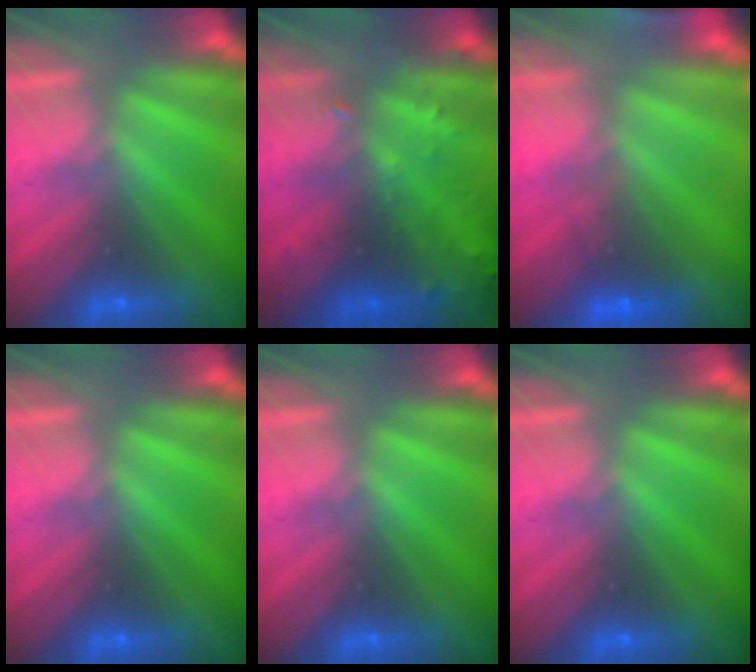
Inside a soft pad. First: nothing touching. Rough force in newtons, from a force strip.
{"total": 6.5}
{"total": 5.8}
{"total": 0.0}
{"total": 0.0}
{"total": 0.0}